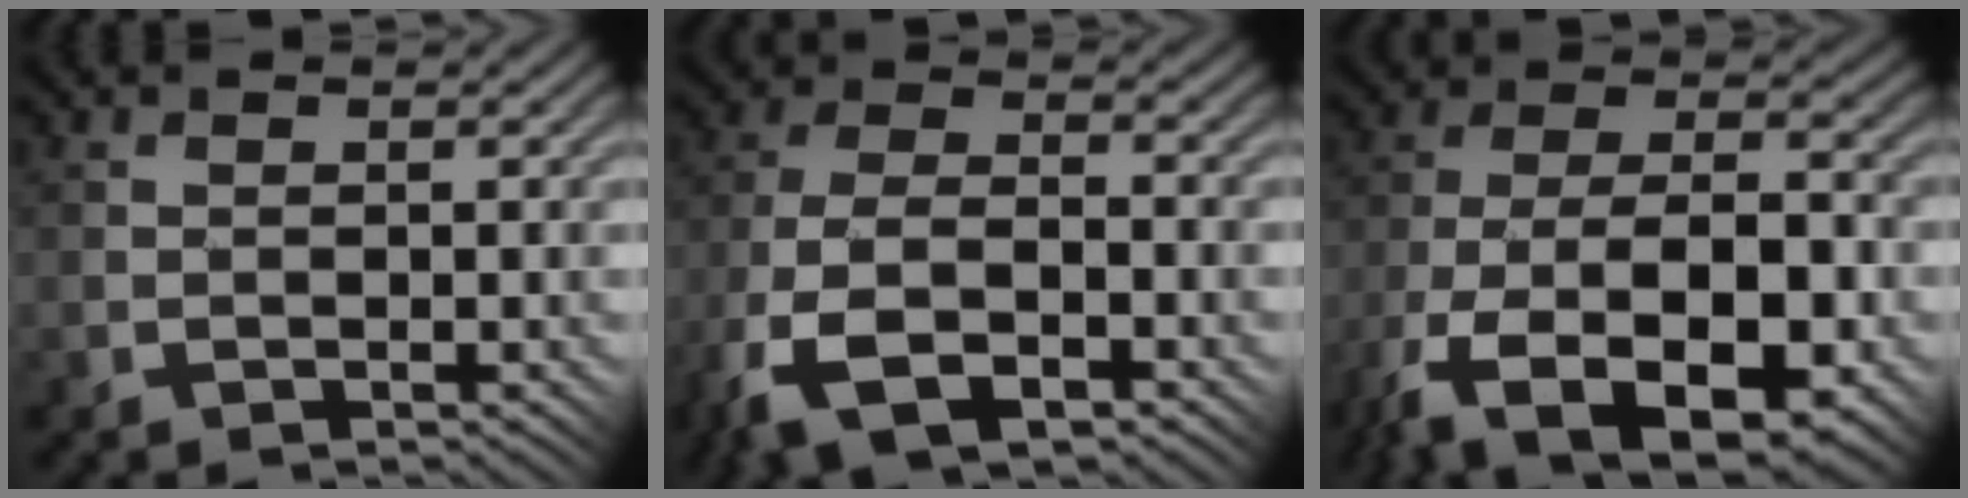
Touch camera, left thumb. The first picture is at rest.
{"total": 11.2, "force": [-6.4, 5.1, 7.7], "torque": [-0.186, -0.018, -0.126]}
{"total": 14.6, "force": [-8.3, 6.2, 10.3], "torque": [-0.195, -0.006, -0.155]}